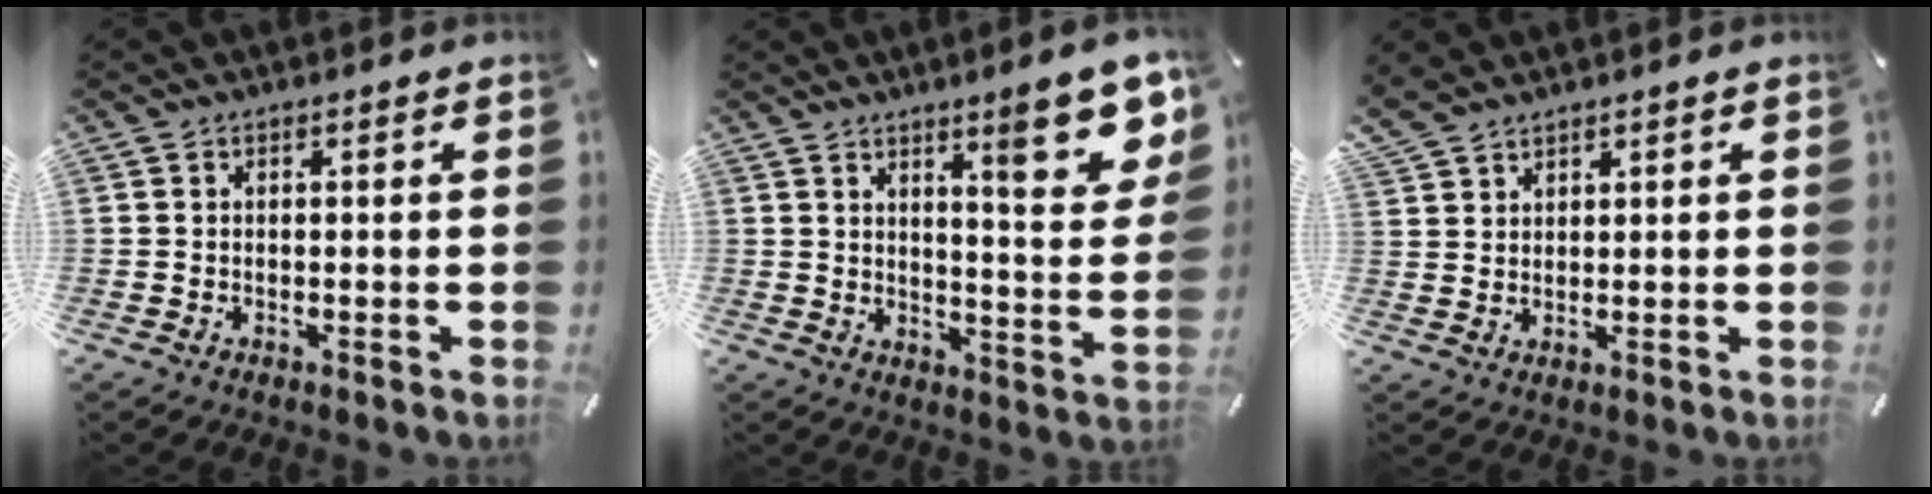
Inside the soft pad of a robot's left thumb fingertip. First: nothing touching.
{"total": 13.5, "force": [8.0, 3.0, 10.5], "torque": [-0.139, -0.049, 0.125]}
{"total": 4.2, "force": [3.5, 2.2, 0.8], "torque": [-0.025, -0.010, 0.069]}